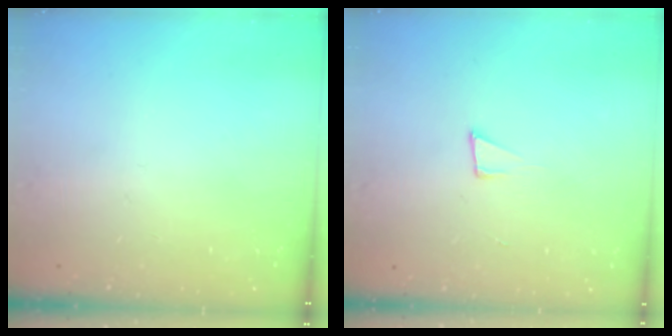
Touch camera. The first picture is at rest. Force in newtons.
{"total": 4.8, "press": 3.6, "slide": 3.2}